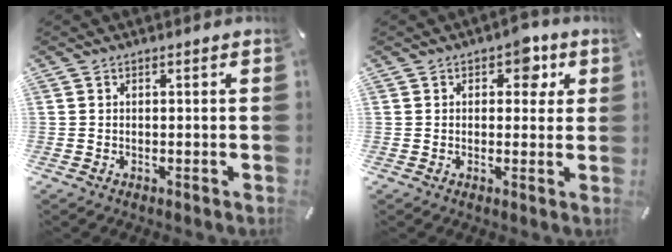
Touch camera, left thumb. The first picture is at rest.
{"total": 6.0, "force": [2.5, 4.0, 3.8], "torque": [-0.027, -0.006, 0.033]}